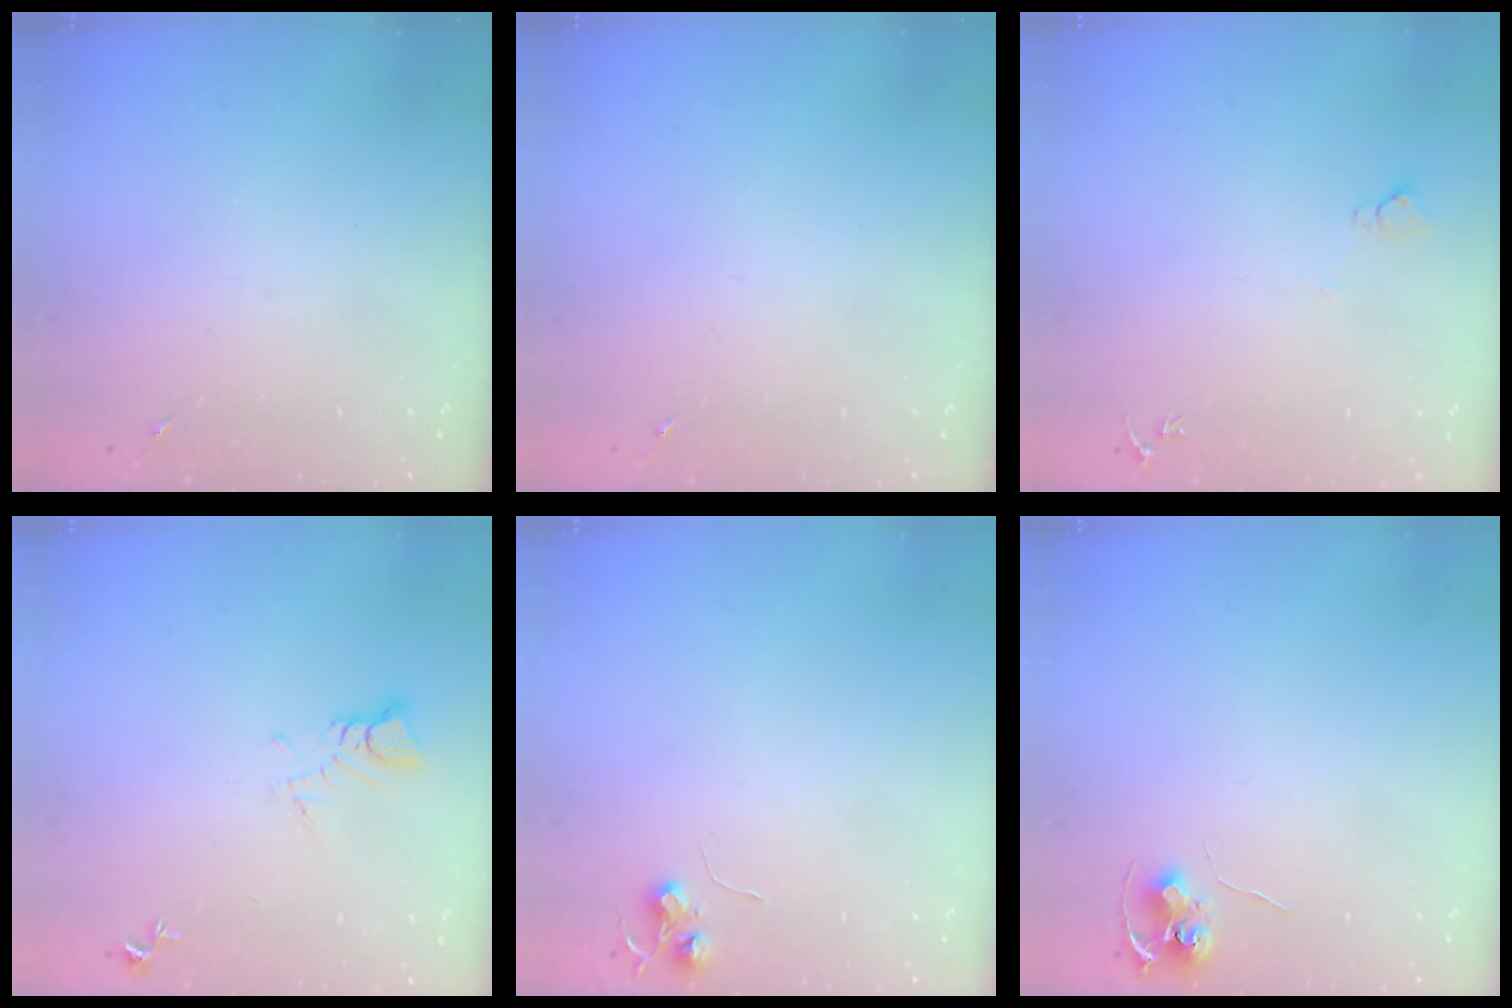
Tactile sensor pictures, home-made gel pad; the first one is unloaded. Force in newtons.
{"total": 0.0}
{"total": 4.4, "press": 4.4, "slide": 0.4}
{"total": 3.8, "press": 3.7, "slide": 0.2}
{"total": 6.0, "press": 6.0, "slide": 0.5}
{"total": 6.9, "press": 6.9, "slide": 0.5}